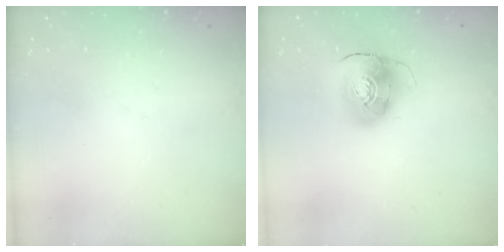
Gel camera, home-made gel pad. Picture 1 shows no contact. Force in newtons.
{"total": 9.6, "press": 9.6, "slide": 1.2}